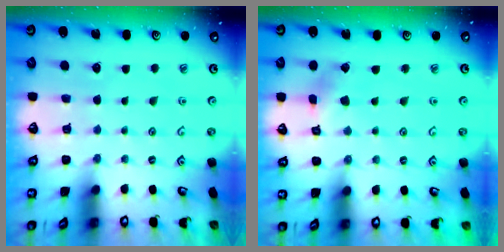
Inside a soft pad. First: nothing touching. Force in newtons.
{"total": 2.7, "press": 2.7, "slide": 0.3}